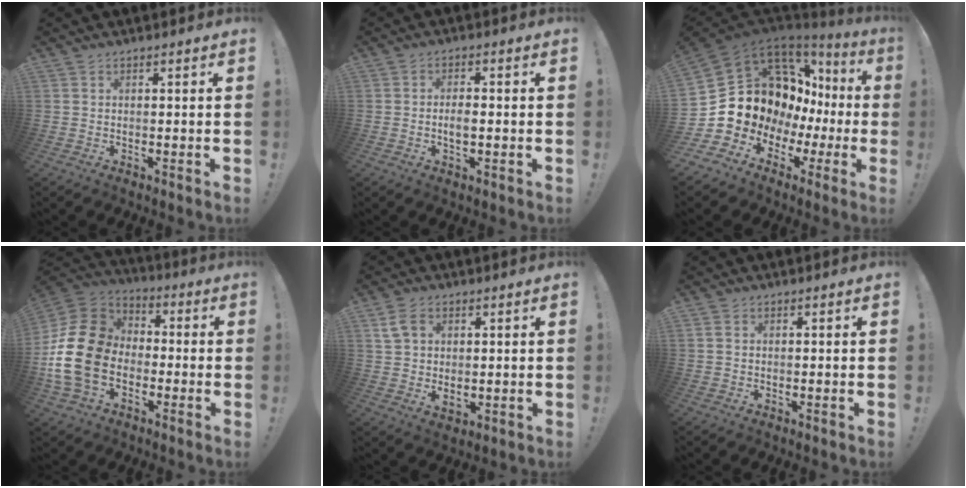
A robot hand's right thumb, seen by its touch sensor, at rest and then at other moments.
{"total": 3.6, "force": [-0.9, 1.4, 3.2], "torque": [-0.042, 0.000, -0.018]}
{"total": 15.3, "force": [4.7, 12.1, 8.1], "torque": [-0.117, -0.047, 0.133]}
{"total": 19.1, "force": [-2.4, 14.9, 11.7], "torque": [-0.216, 0.026, -0.033]}
{"total": 6.6, "force": [2.7, 4.7, 3.8], "torque": [-0.059, -0.002, 0.053]}
{"total": 1.2, "force": [0.4, 0.9, 0.6], "torque": [-0.008, 0.002, 0.008]}